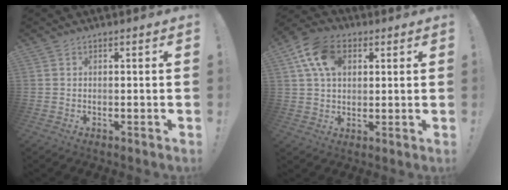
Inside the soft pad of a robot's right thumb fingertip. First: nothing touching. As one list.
[{"total": 13.0, "force": [4.7, 9.0, 8.1], "torque": [-0.140, 0.002, 0.091]}]